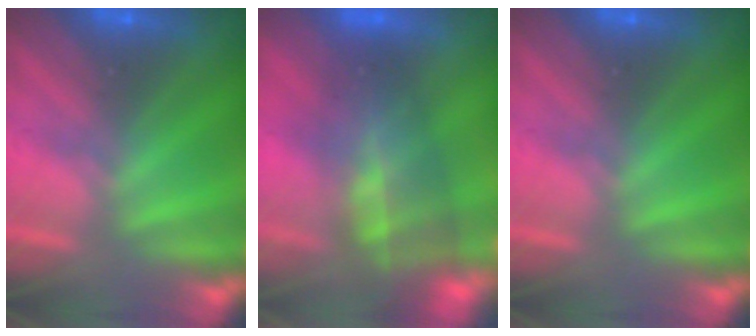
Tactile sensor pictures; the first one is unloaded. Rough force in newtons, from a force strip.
{"total": 7.4}
{"total": 0.0}